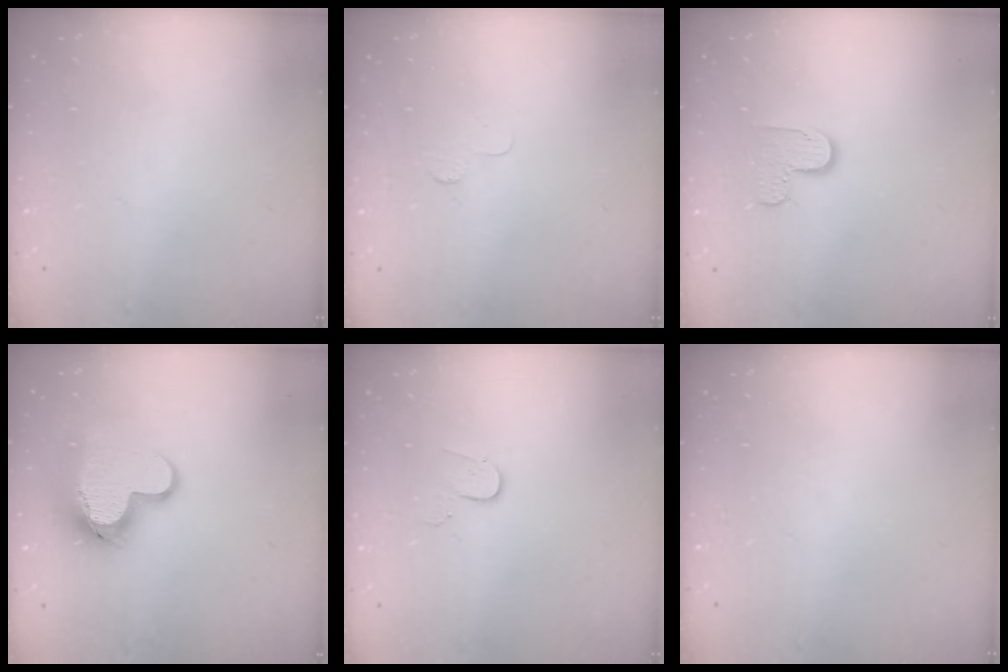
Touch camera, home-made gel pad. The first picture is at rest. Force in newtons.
{"total": 2.5, "press": 2.5, "slide": 0.2}
{"total": 6.1, "press": 6.1, "slide": 0.4}
{"total": 12.4, "press": 12.3, "slide": 1.2}
{"total": 3.3, "press": 3.3, "slide": 0.3}
{"total": 0.0}